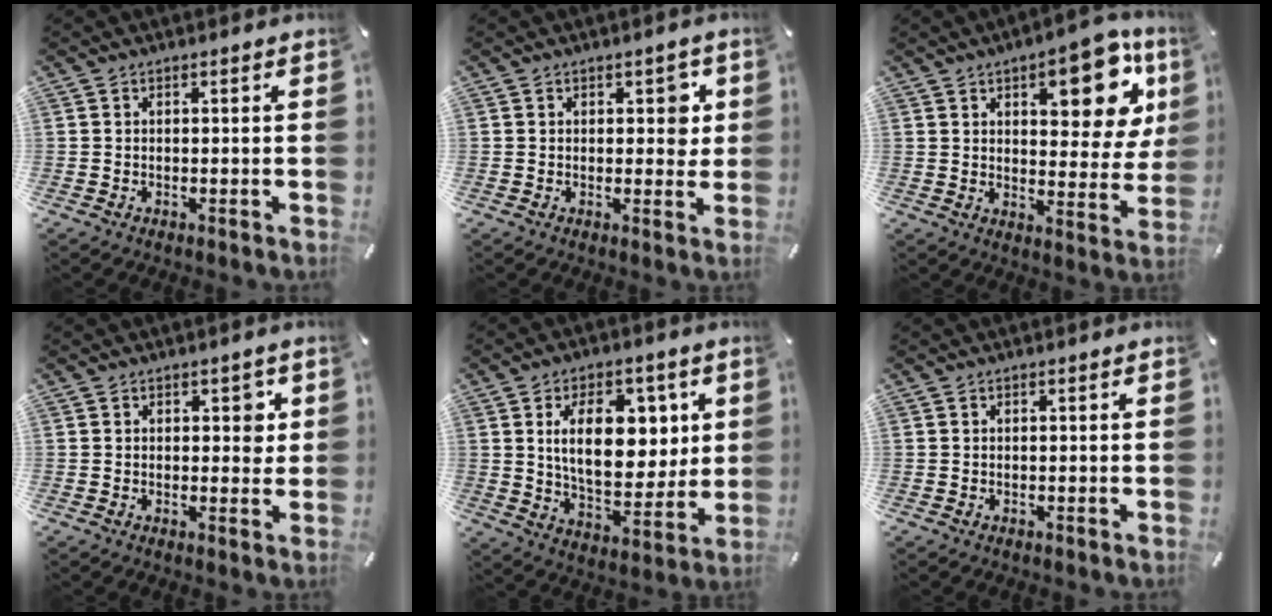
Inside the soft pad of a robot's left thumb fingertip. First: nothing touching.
{"total": 4.6, "force": [1.3, 3.0, 3.3], "torque": [-0.020, -0.009, 0.012]}
{"total": 16.1, "force": [8.0, 7.6, 11.7], "torque": [-0.132, -0.042, 0.126]}
{"total": 3.6, "force": [1.1, 2.3, 2.5], "torque": [-0.012, -0.007, 0.007]}
{"total": 16.1, "force": [4.7, 9.6, 12.0], "torque": [-0.185, -0.001, 0.081]}
{"total": 0.0}